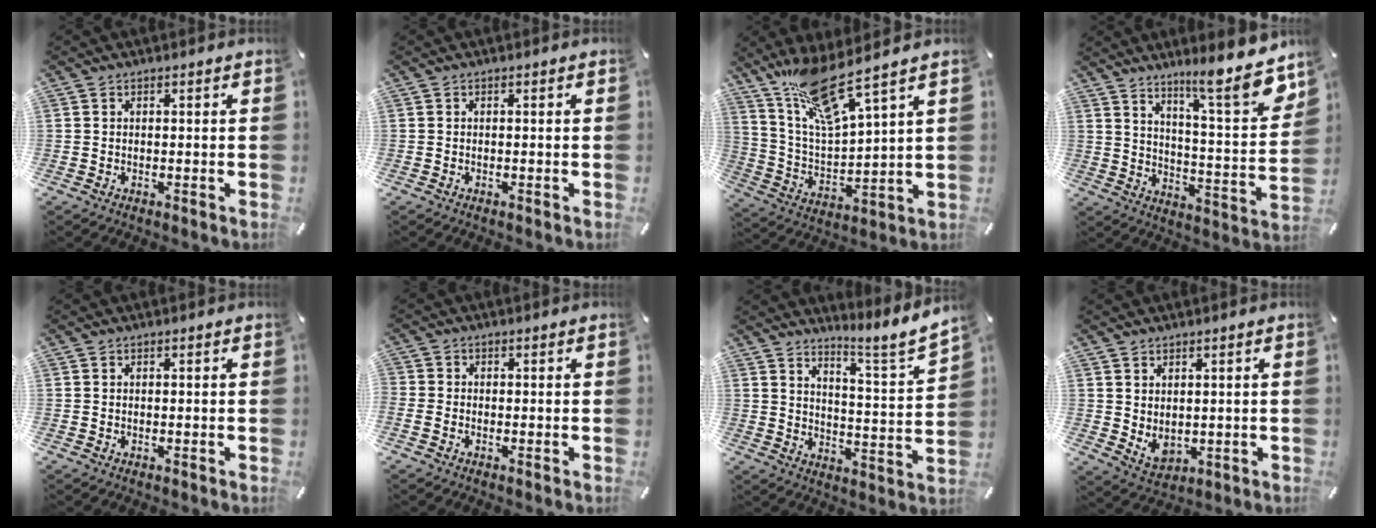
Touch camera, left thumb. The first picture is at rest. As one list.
[{"total": 0.0}, {"total": 17.0, "force": [13.4, 2.8, 10.1], "torque": [-0.211, -0.069, 0.231]}, {"total": 14.8, "force": [11.9, 2.1, 8.4], "torque": [-0.113, -0.111, 0.189]}, {"total": 0.0}, {"total": 1.1, "force": [-0.5, 0.8, 0.5], "torque": [-0.008, 0.003, -0.010]}, {"total": 7.4, "force": [6.4, 0.6, 3.5], "torque": [-0.047, -0.074, 0.101]}, {"total": 3.7, "force": [1.9, 2.8, 1.5], "torque": [-0.024, -0.015, 0.035]}]